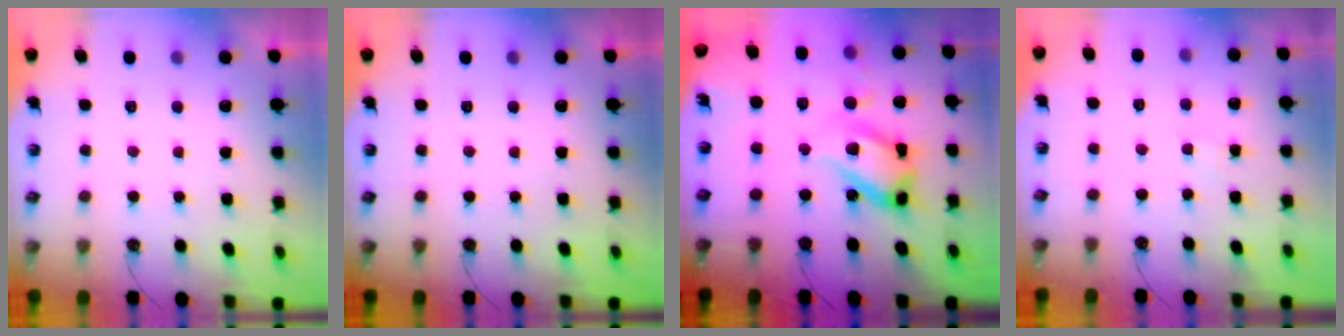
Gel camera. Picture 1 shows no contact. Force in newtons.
{"total": 0.0}
{"total": 22.7, "press": 22.6, "slide": 2.1}
{"total": 1.6, "press": 1.6, "slide": 0.3}